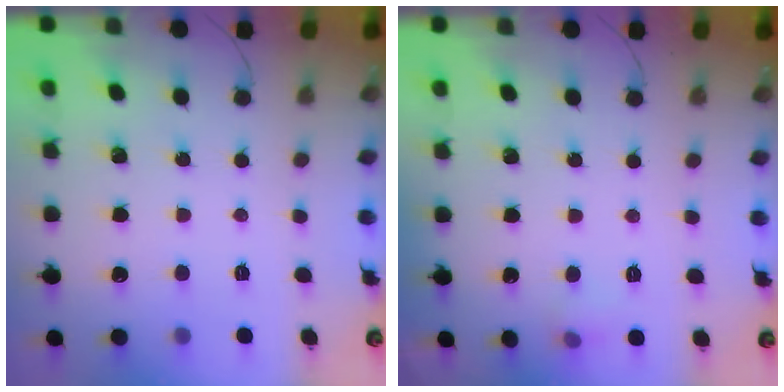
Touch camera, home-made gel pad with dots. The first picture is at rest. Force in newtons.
{"total": 8.1, "press": 4.3, "slide": 6.9}